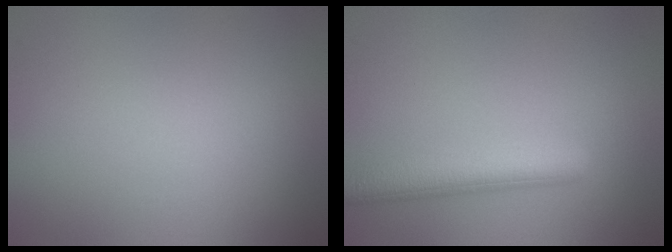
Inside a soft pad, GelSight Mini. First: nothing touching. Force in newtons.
{"total": 4.2, "press": 4.2, "slide": 0.4}